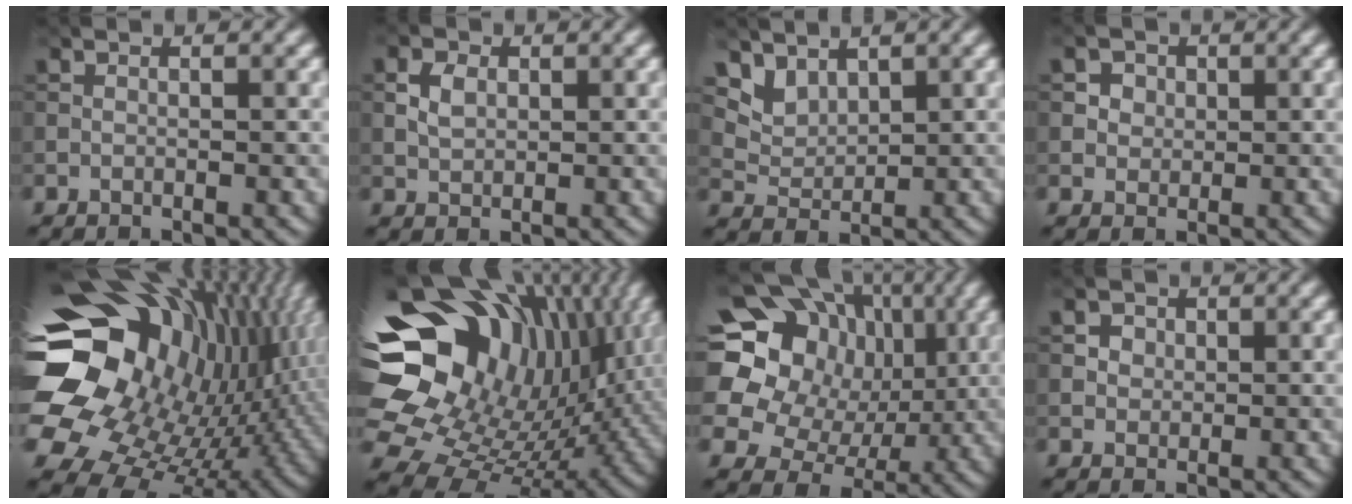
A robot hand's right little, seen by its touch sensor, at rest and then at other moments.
{"total": 1.4, "force": [-0.1, 1.1, 0.9], "torque": [-0.023, 0.002, 0.008]}
{"total": 2.4, "force": [2.1, 1.1, 0.5], "torque": [-0.026, -0.012, 0.065]}
{"total": 2.5, "force": [0.9, 2.1, 1.0], "torque": [-0.027, 0.004, 0.022]}
{"total": 19.7, "force": [2.3, 14.5, 13.2], "torque": [-0.262, -0.027, 0.065]}
{"total": 18.5, "force": [4.8, 13.3, 11.9], "torque": [-0.244, 0.007, 0.109]}
{"total": 16.8, "force": [3.3, 14.9, 7.1], "torque": [-0.183, 0.046, 0.039]}
{"total": 2.0, "force": [0.6, 1.7, 0.8], "torque": [-0.022, 0.005, 0.022]}